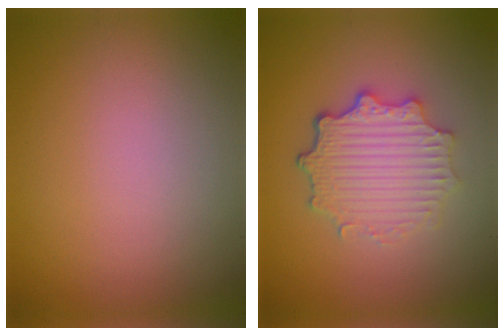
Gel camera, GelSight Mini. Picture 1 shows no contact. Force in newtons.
{"total": 4.8, "press": 3.7, "slide": 3.0}